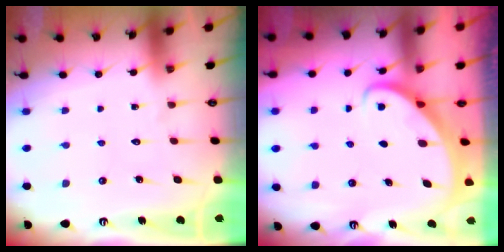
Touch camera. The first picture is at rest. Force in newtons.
{"total": 2.6, "press": 2.6, "slide": 0.3}